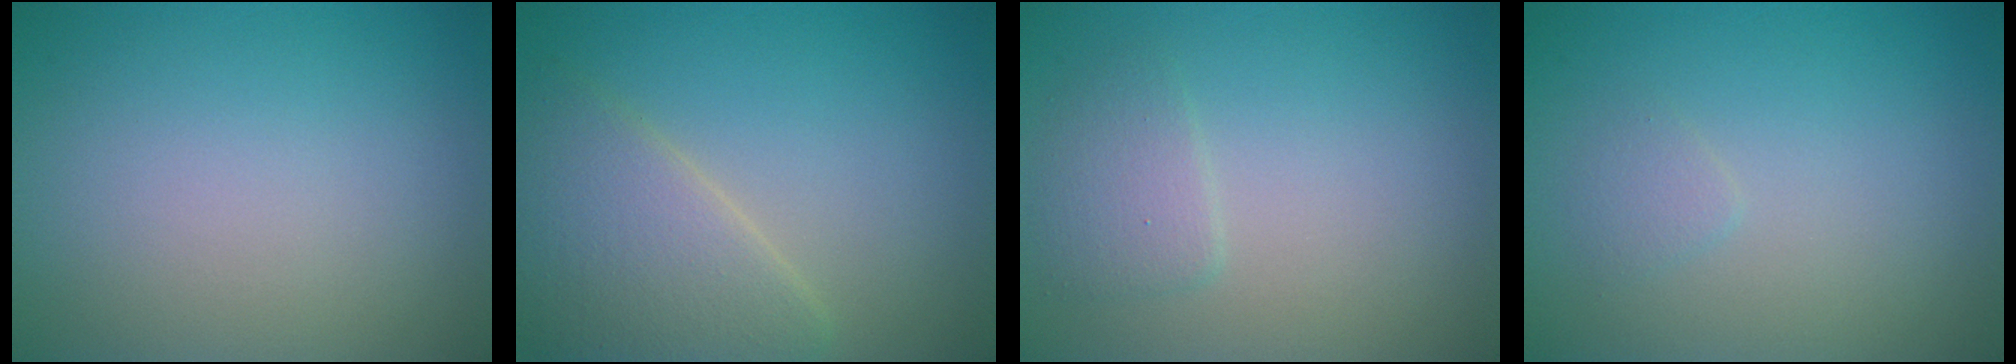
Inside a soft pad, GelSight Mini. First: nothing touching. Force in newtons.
{"total": 4.9, "press": 4.9, "slide": 0.3}
{"total": 1.8, "press": 1.8, "slide": 0.1}
{"total": 0.8, "press": 0.8, "slide": 0.0}